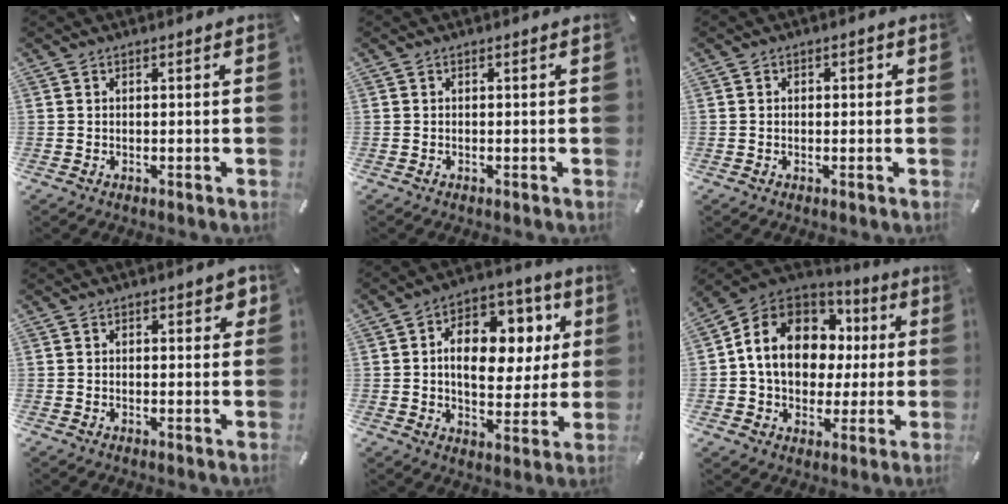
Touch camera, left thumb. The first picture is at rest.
{"total": 0.0}
{"total": 1.5, "force": [0.0, 1.0, 1.0], "torque": [-0.013, 0.004, -0.005]}
{"total": 2.1, "force": [0.9, 1.2, 1.5], "torque": [-0.014, -0.001, 0.012]}
{"total": 14.7, "force": [3.5, 10.1, 10.2], "torque": [-0.148, -0.015, 0.064]}
{"total": 14.6, "force": [2.4, 12.0, 7.9], "torque": [-0.153, -0.003, 0.049]}